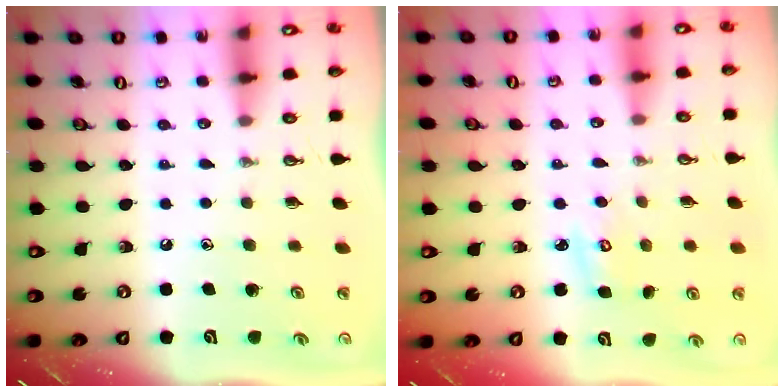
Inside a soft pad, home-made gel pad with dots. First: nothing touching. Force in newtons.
{"total": 4.0, "press": 4.0, "slide": 0.3}